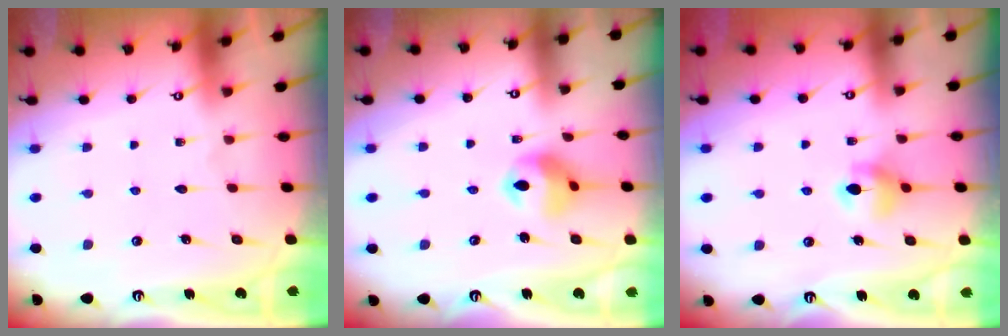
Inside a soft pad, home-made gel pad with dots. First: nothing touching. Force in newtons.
{"total": 10.4, "press": 10.3, "slide": 1.3}
{"total": 6.0, "press": 6.0, "slide": 0.9}